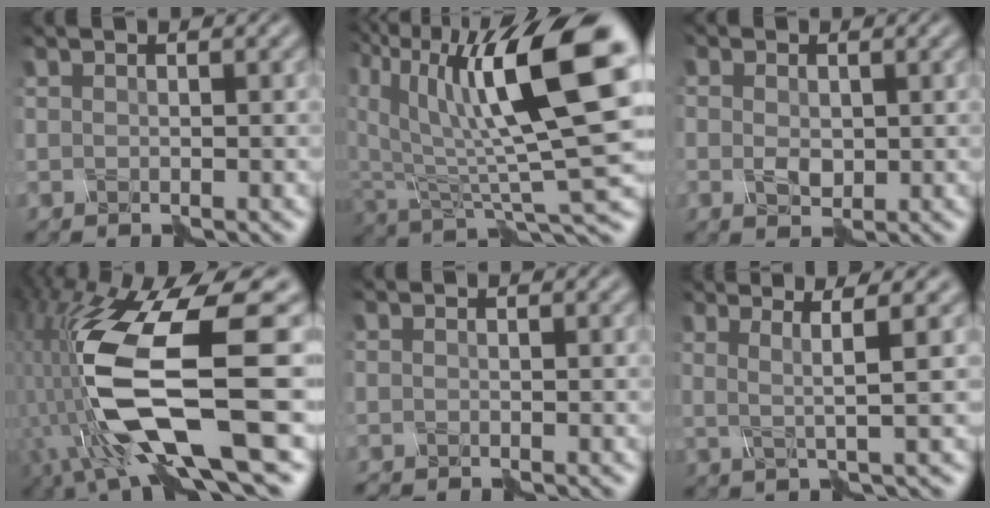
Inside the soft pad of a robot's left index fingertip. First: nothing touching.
{"total": 12.4, "force": [3.7, 4.6, 10.9], "torque": [-0.193, 0.003, 0.071]}
{"total": 1.6, "force": [-0.6, 1.4, 0.6], "torque": [-0.019, -0.001, -0.004]}
{"total": 12.5, "force": [-1.6, 4.6, 11.5], "torque": [-0.256, -0.034, -0.016]}
{"total": 0.9, "force": [-0.8, 0.1, -0.3], "torque": [0.005, 0.002, -0.007]}
{"total": 2.4, "force": [0.4, 0.1, 2.3], "torque": [-0.046, 0.001, 0.014]}